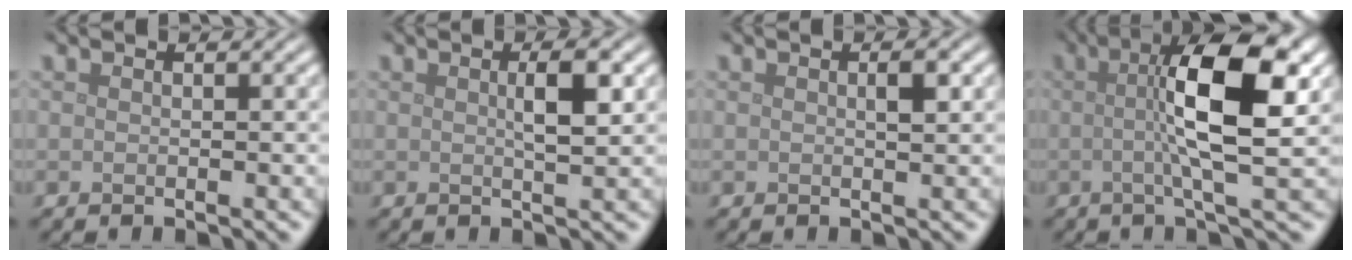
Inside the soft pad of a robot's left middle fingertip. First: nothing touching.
{"total": 2.7, "force": [0.6, 0.5, 2.6], "torque": [-0.039, 0.005, 0.010]}
{"total": 1.2, "force": [0.3, 0.3, 1.2], "torque": [-0.018, 0.002, 0.005]}
{"total": 9.0, "force": [1.1, 2.1, 8.7], "torque": [-0.123, 0.013, 0.012]}